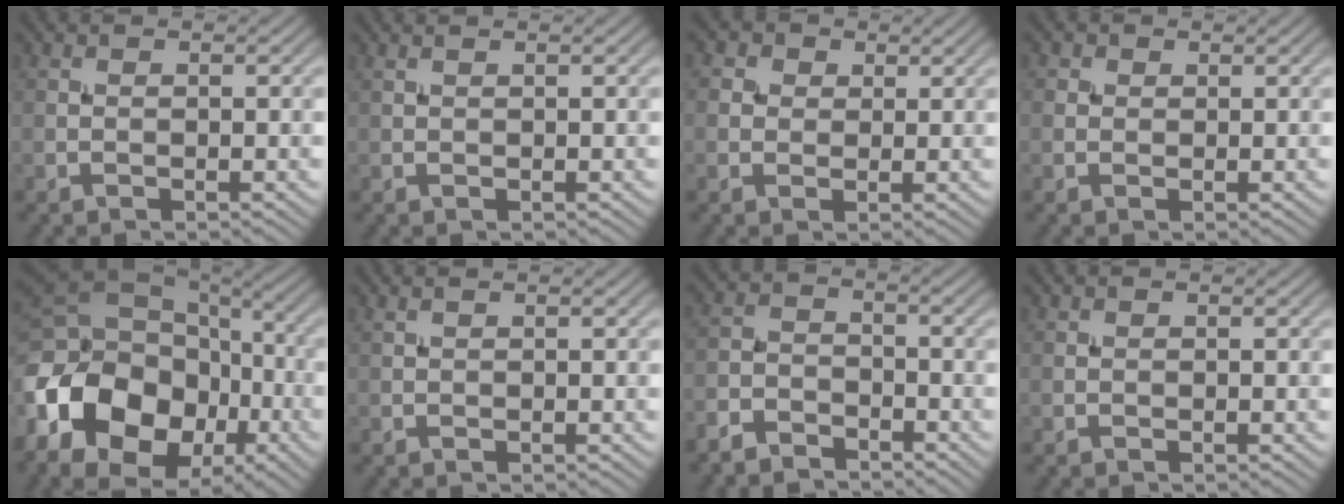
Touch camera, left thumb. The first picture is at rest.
{"total": 0.7, "force": [0.6, 0.1, 0.3], "torque": [-0.010, 0.006, 0.013]}
{"total": 3.4, "force": [1.4, 2.8, 1.3], "torque": [-0.043, 0.000, 0.017]}
{"total": 1.4, "force": [0.6, 1.1, 0.4], "torque": [-0.005, 0.001, 0.005]}
{"total": 17.3, "force": [-5.9, 11.7, 11.3], "torque": [-0.249, -0.023, -0.113]}
{"total": 0.6, "force": [0.5, 0.1, 0.4], "torque": [-0.010, 0.007, 0.010]}
{"total": 4.8, "force": [-4.2, 1.9, 1.3], "torque": [-0.024, -0.004, -0.093]}
{"total": 0.0}